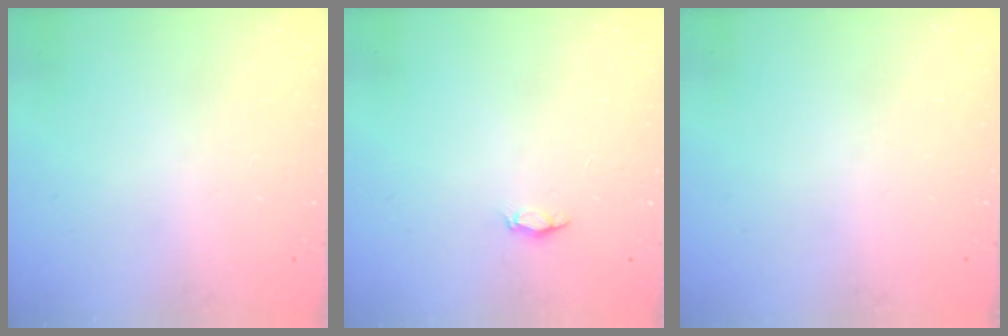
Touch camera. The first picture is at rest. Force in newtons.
{"total": 2.2, "press": 2.2, "slide": 0.3}
{"total": 0.0}